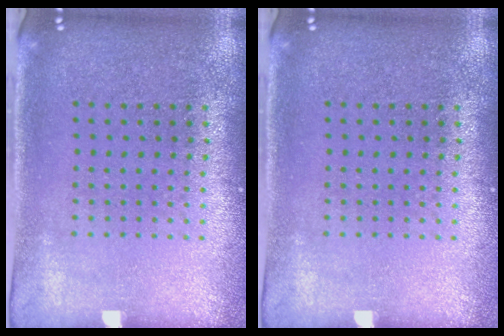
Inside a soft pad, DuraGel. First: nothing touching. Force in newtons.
{"total": 0.0}